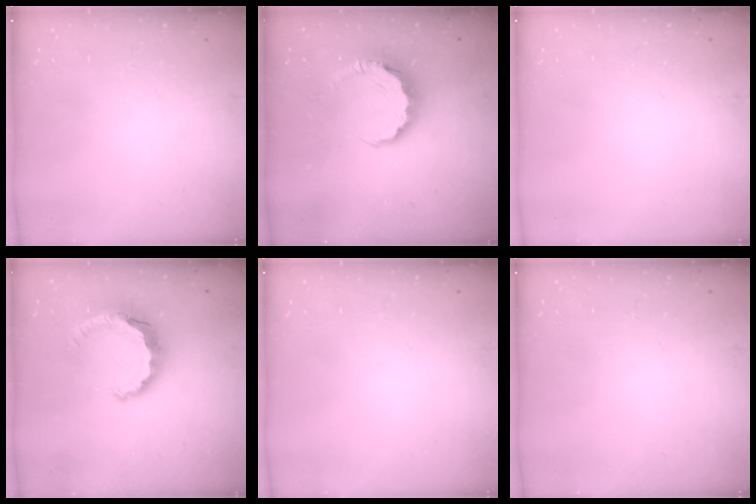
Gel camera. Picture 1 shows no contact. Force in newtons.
{"total": 8.3, "press": 8.2, "slide": 1.4}
{"total": 0.0}
{"total": 8.3, "press": 8.2, "slide": 1.1}
{"total": 0.0}
{"total": 0.0}